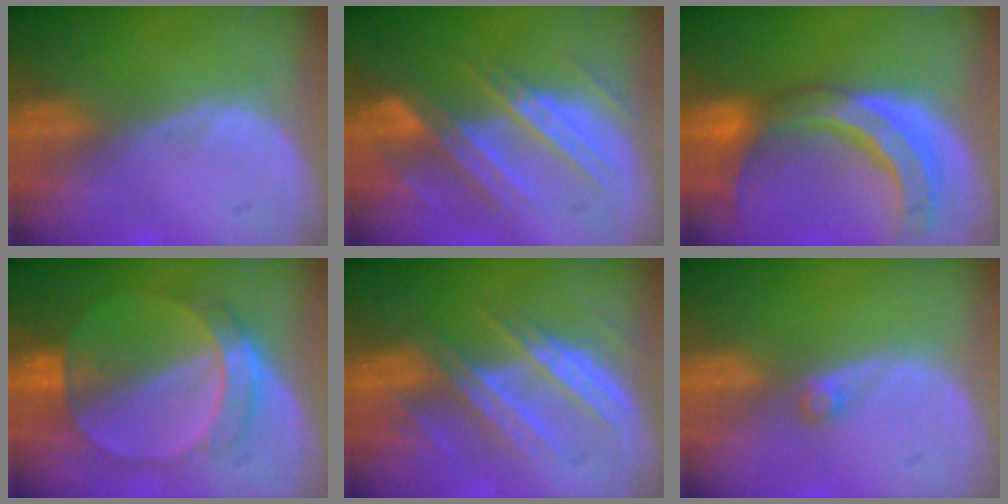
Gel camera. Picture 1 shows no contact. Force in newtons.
{"total": 9.0, "press": 7.9, "slide": 4.2}
{"total": 10.4, "press": 9.3, "slide": 4.7}
{"total": 7.3, "press": 6.4, "slide": 3.6}
{"total": 7.5, "press": 7.2, "slide": 1.9}
{"total": 1.0, "press": 1.0, "slide": 0.2}